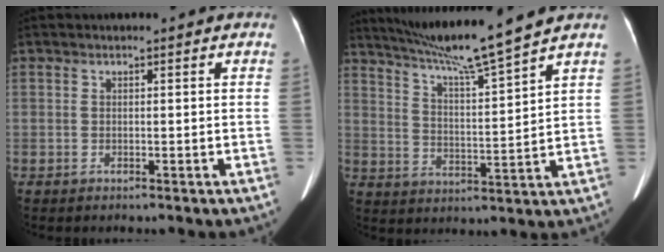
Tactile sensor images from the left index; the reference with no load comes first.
{"total": 12.0, "force": [10.4, -2.3, 5.6], "torque": [-0.098, -0.009, 0.177]}